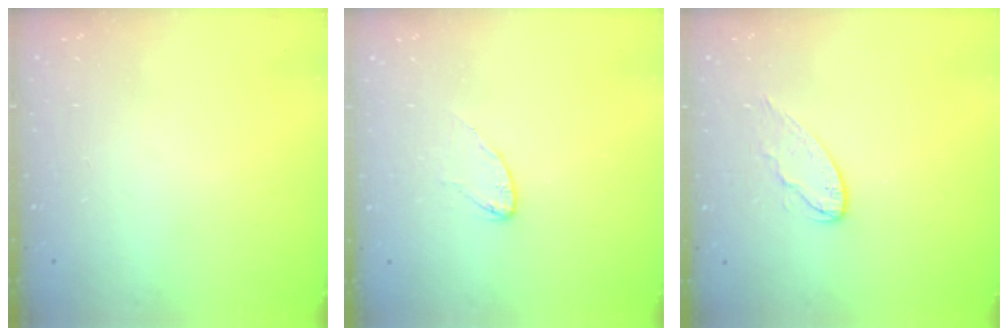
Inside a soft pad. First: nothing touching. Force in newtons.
{"total": 3.6, "press": 3.6, "slide": 0.4}
{"total": 6.6, "press": 6.6, "slide": 0.7}